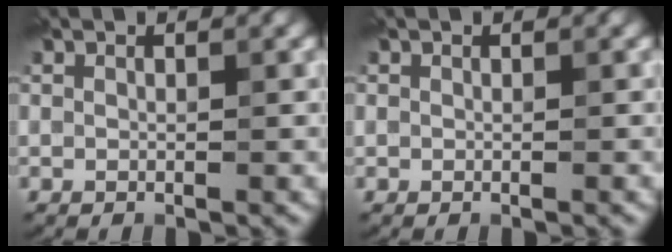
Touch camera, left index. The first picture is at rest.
{"total": 0.0}